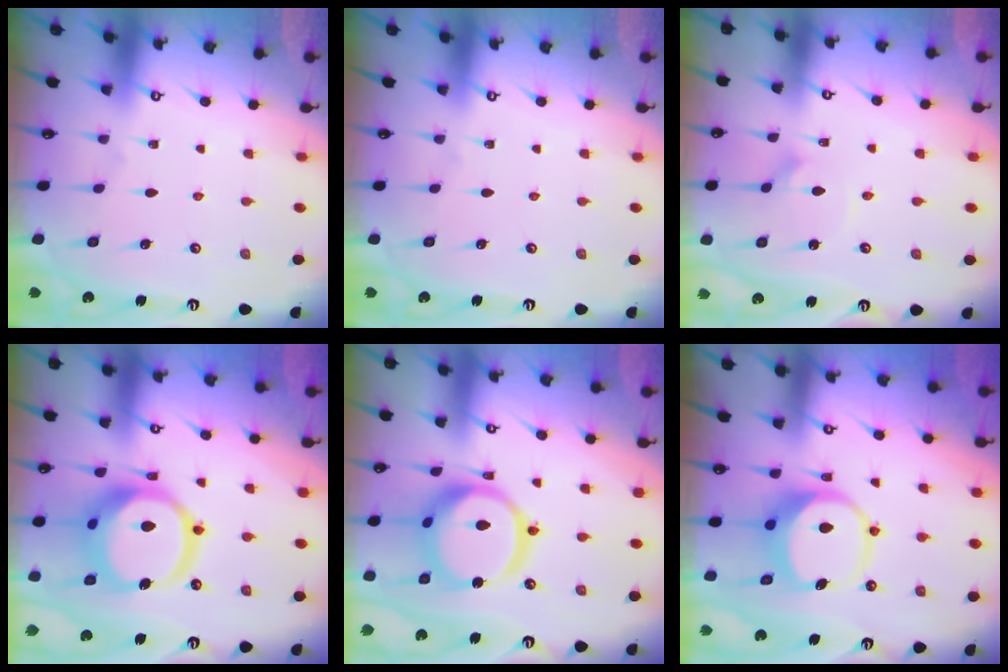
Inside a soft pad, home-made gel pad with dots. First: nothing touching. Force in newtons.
{"total": 0.0}
{"total": 1.8, "press": 1.8, "slide": 0.2}
{"total": 18.7, "press": 18.5, "slide": 2.1}
{"total": 18.3, "press": 18.2, "slide": 2.0}
{"total": 8.9, "press": 8.8, "slide": 1.5}